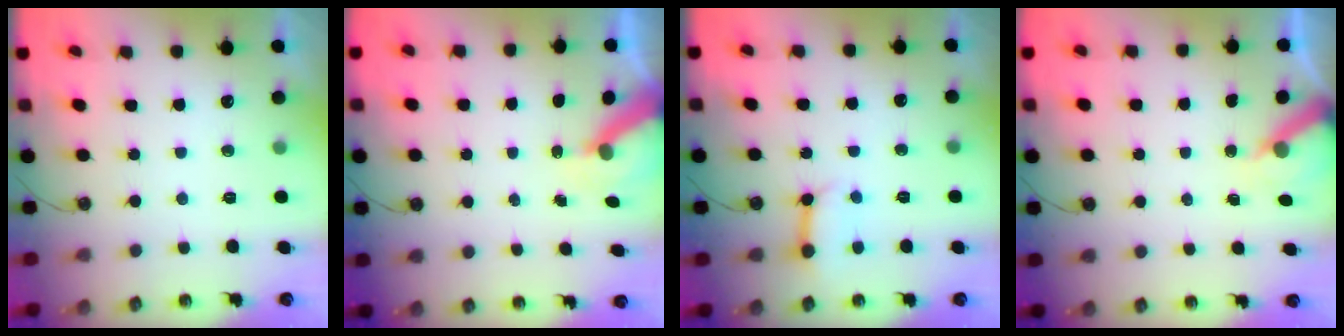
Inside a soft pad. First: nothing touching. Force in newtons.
{"total": 6.3, "press": 6.3, "slide": 0.7}
{"total": 7.4, "press": 7.3, "slide": 0.9}
{"total": 6.6, "press": 6.6, "slide": 0.4}